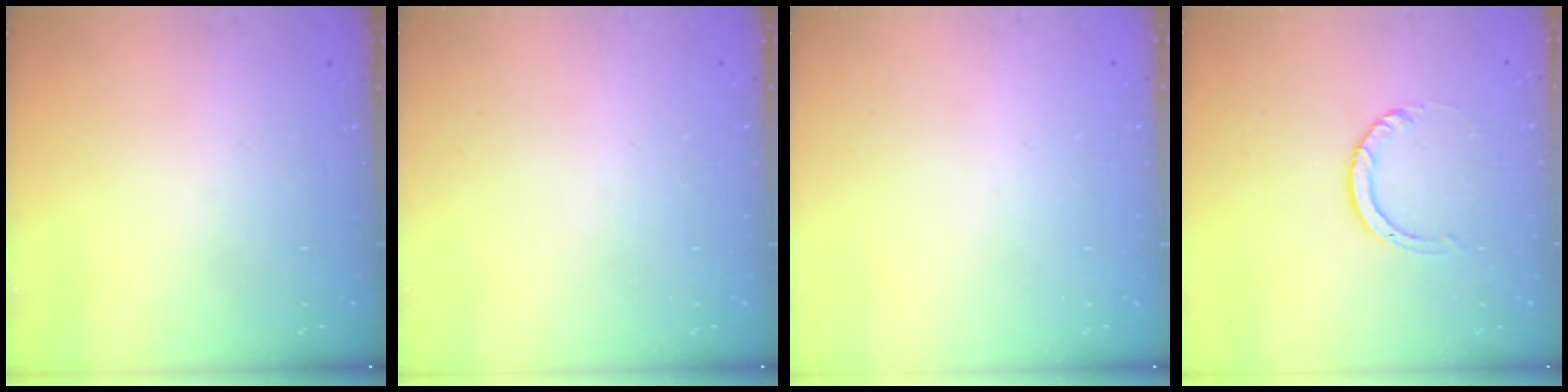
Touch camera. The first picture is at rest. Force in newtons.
{"total": 0.0}
{"total": 0.0}
{"total": 3.2, "press": 3.2, "slide": 0.3}